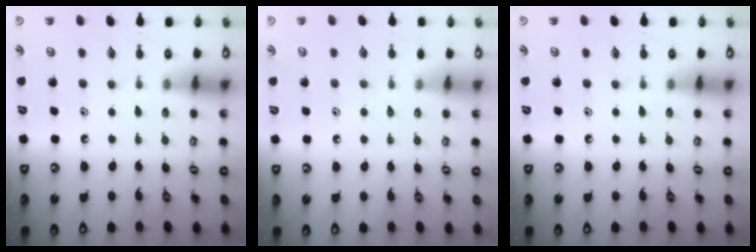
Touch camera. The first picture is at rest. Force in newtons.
{"total": 3.1, "press": 3.0, "slide": 0.6}
{"total": 0.0}